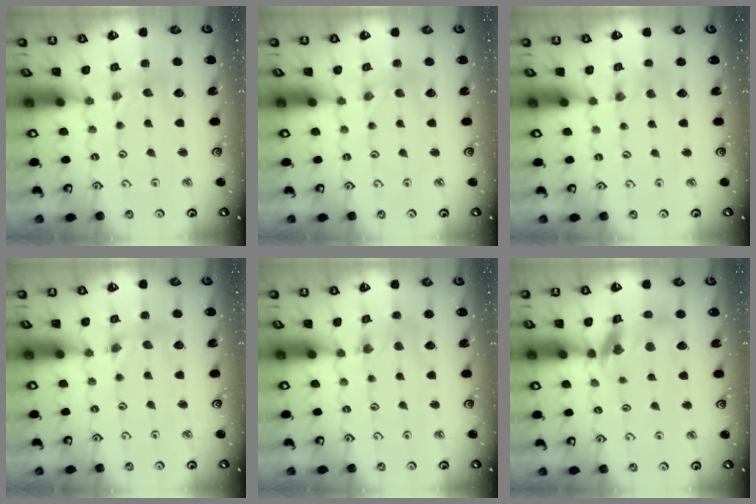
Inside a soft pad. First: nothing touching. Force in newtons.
{"total": 0.0}
{"total": 0.9, "press": 0.9, "slide": 0.3}
{"total": 1.2, "press": 1.2, "slide": 0.3}
{"total": 1.3, "press": 1.3, "slide": 0.3}
{"total": 13.2, "press": 13.1, "slide": 1.5}